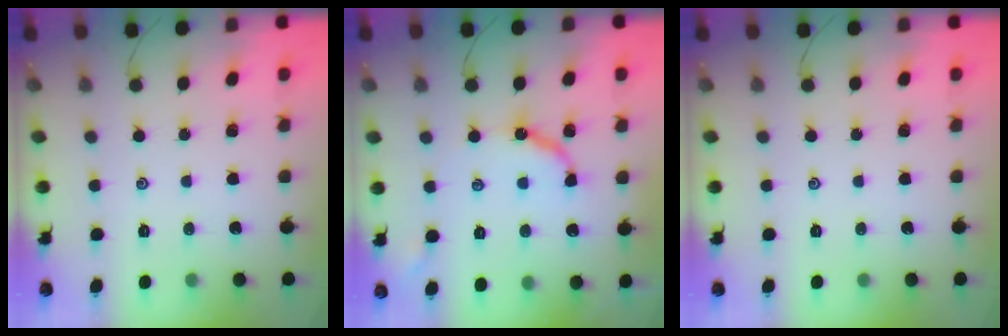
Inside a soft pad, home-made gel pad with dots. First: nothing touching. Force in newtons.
{"total": 8.6, "press": 8.6, "slide": 0.7}
{"total": 0.0}